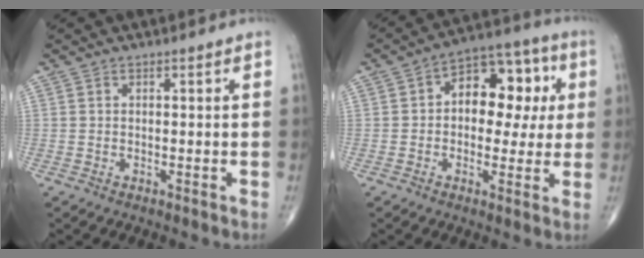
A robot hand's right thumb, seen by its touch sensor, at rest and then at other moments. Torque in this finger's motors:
{"motor_torque": [-0.09, 0.88, 0.31, 0.19, 0.07]}